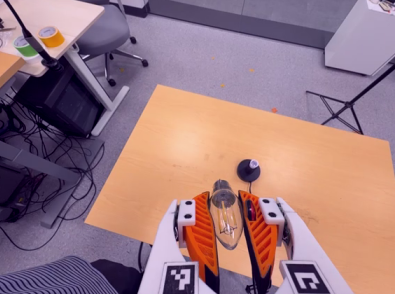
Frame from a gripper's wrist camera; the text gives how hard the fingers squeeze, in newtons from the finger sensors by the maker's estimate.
{"total": 22.6, "left": 25.2, "right": 19.9}